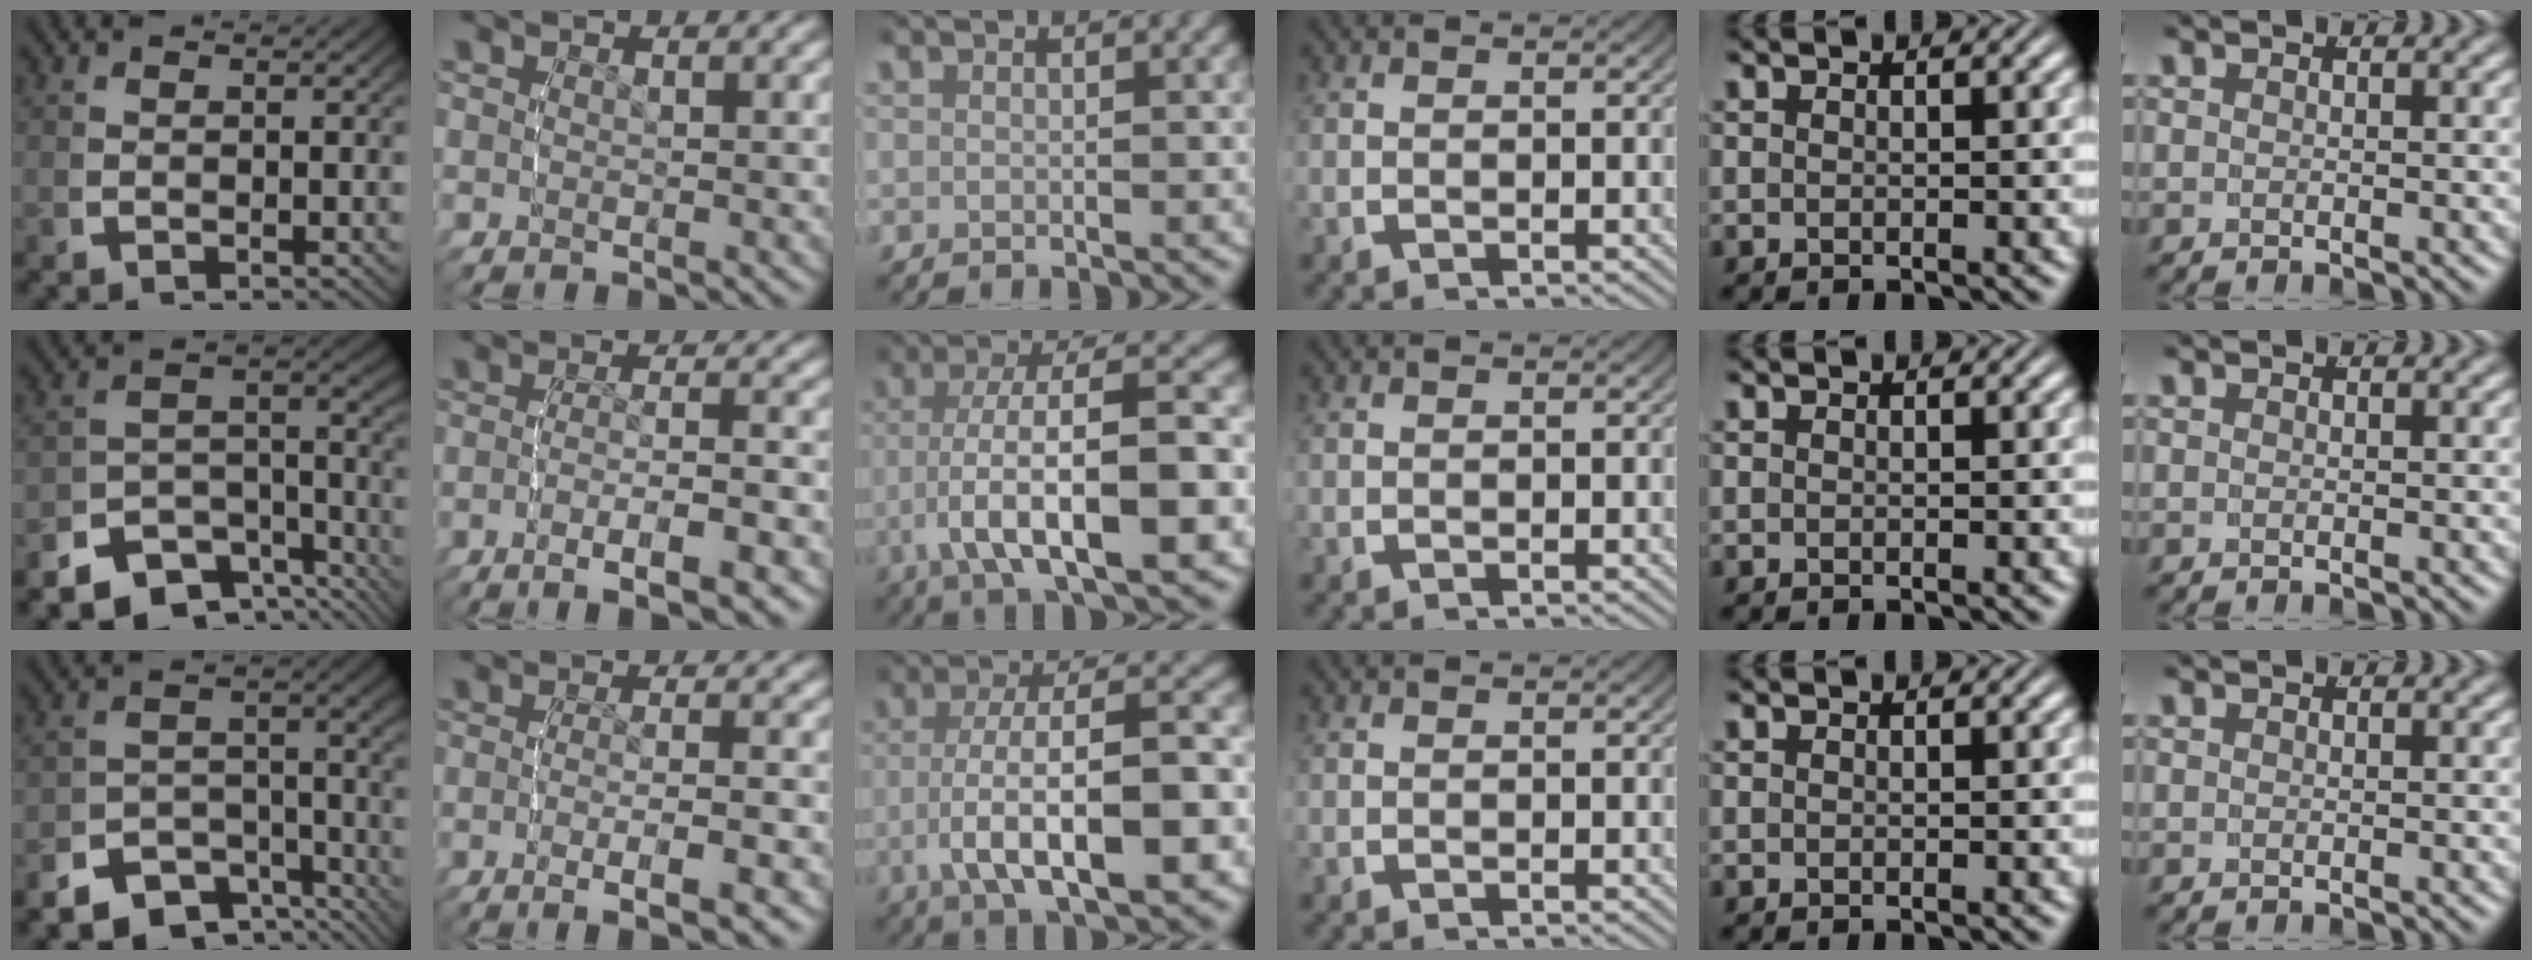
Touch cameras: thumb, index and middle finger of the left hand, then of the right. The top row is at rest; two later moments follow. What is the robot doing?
{"motion": "lift_and_place", "object": "bandage"}